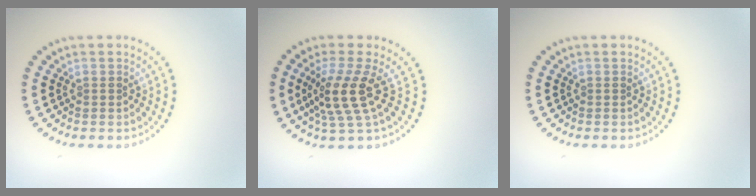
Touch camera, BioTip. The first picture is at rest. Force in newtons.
{"total": 4.0, "press": 3.0, "slide": 2.7}
{"total": 0.0}